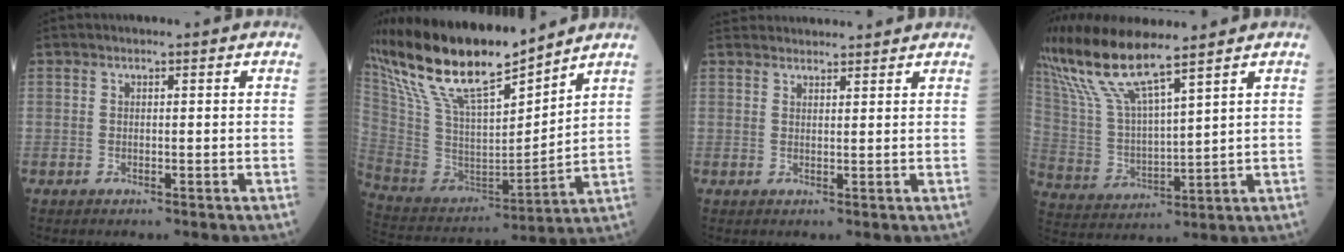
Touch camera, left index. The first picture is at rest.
{"total": 19.8, "force": [15.8, 3.7, 11.2], "torque": [-0.227, 0.003, 0.306]}
{"total": 8.2, "force": [8.0, 0.9, 1.7], "torque": [-0.022, 0.032, 0.106]}
{"total": 11.9, "force": [9.7, 0.5, 6.9], "torque": [-0.161, 0.004, 0.200]}